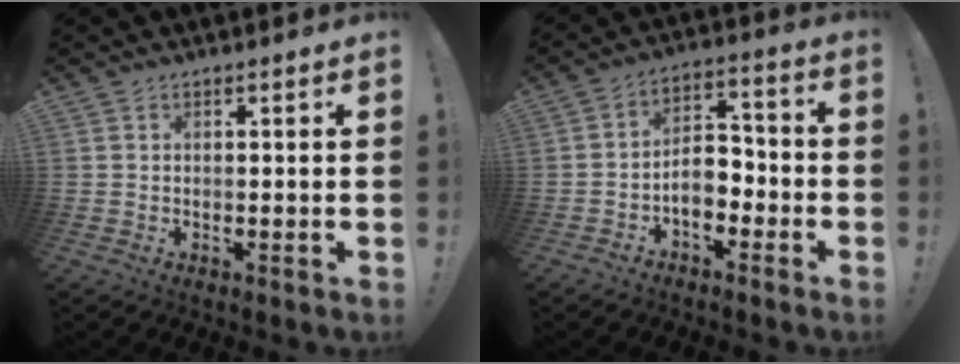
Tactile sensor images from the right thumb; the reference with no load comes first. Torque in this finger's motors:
{"motor_torque": [1.07, 1.11, 0.54, -0.62, 0.00]}